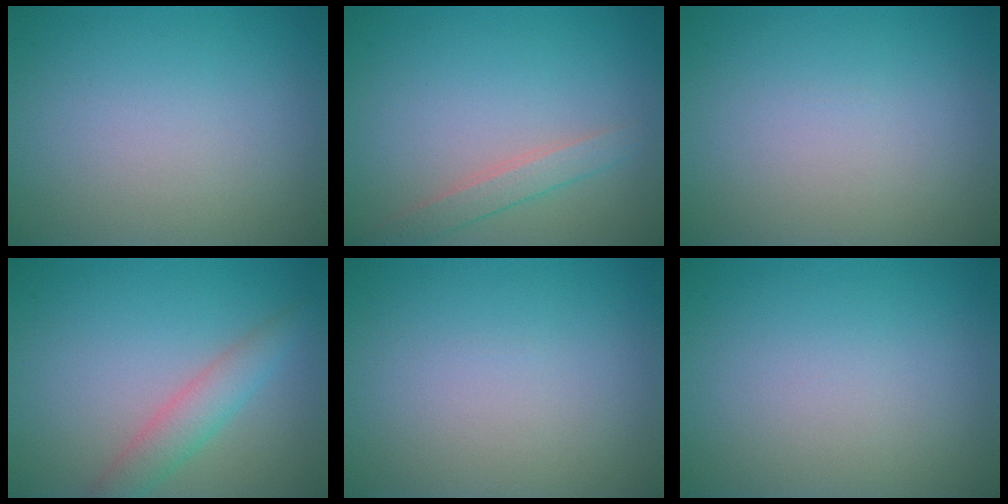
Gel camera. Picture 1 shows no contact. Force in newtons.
{"total": 1.9, "press": 1.9, "slide": 0.0}
{"total": 0.0}
{"total": 3.0, "press": 3.0, "slide": 0.1}
{"total": 0.0}
{"total": 0.0}